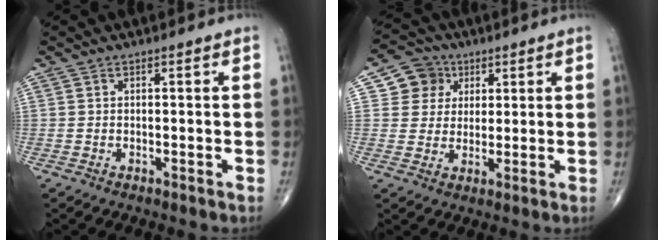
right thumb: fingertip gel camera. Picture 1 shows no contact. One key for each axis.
{"total": 6.7, "fx": 2.5, "fy": 6.1, "fz": 1.1, "tx": 0.016, "ty": -0.003, "tz": 0.039}